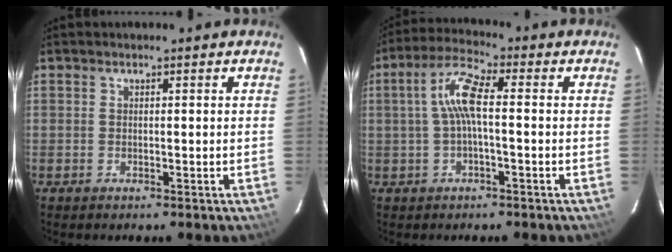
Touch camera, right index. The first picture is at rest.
{"total": 6.9, "force": [0.0, 1.5, 6.7], "torque": [-0.144, 0.017, -0.001]}